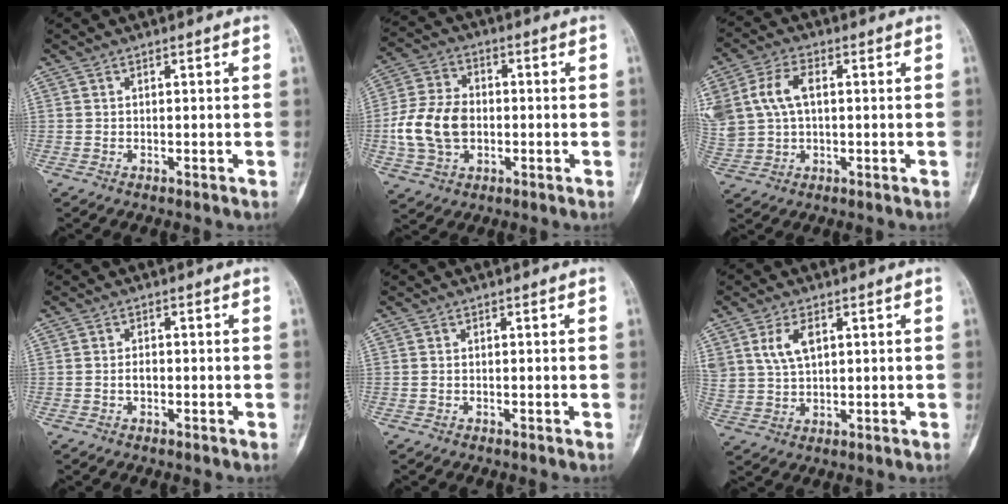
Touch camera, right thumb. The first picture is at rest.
{"total": 12.5, "force": [-1.5, 8.9, 8.7], "torque": [-0.159, 0.018, -0.030]}
{"total": 12.7, "force": [2.6, 8.2, 9.4], "torque": [-0.224, 0.014, 0.055]}
{"total": 1.5, "force": [-0.4, 0.9, 1.1], "torque": [-0.019, 0.004, -0.008]}
{"total": 0.0}
{"total": 6.3, "force": [2.5, 3.6, 4.6], "torque": [-0.087, -0.006, 0.058]}